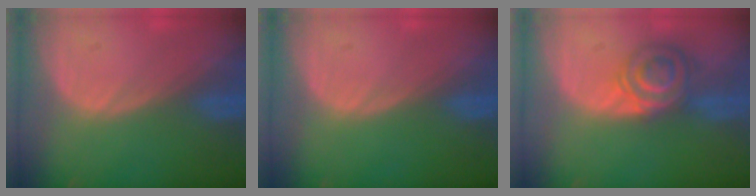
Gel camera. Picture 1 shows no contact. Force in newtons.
{"total": 0.0}
{"total": 6.9, "press": 5.9, "slide": 3.5}